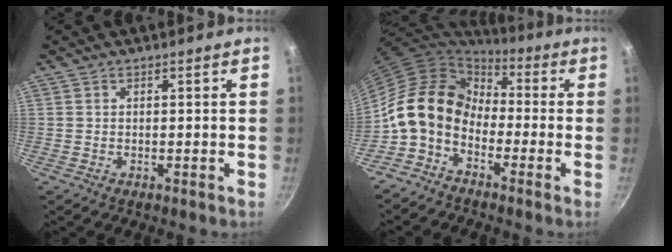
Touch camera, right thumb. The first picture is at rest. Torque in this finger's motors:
{"motor_torque": [1.58, 2.85, 1.20, -1.33, 0.54]}